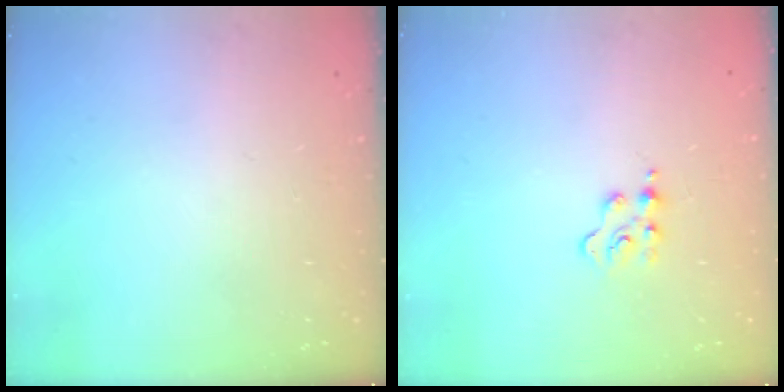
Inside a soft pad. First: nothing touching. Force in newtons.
{"total": 3.1, "press": 3.0, "slide": 0.4}